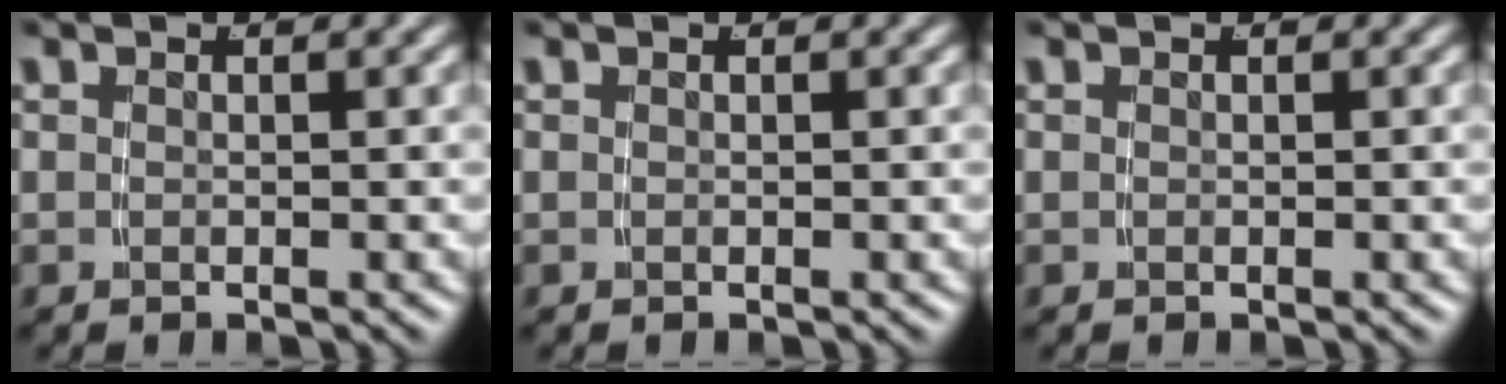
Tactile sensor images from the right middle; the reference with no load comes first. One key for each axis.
{"total": 0.0}
{"total": 0.0}